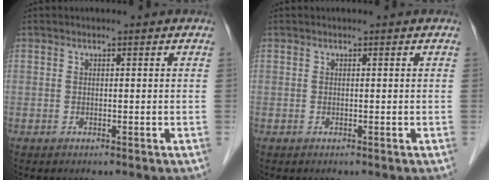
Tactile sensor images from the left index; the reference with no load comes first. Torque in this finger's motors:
{"motor_torque": [0.00, 0.00, 0.00, 0.00]}